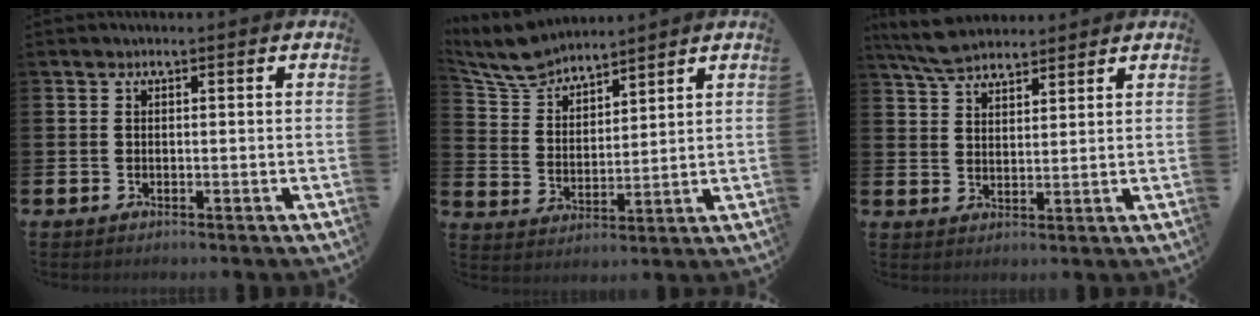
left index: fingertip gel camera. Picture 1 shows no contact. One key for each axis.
{"total": 6.7, "fx": 6.3, "fy": 1.7, "fz": 1.2, "tx": -0.056, "ty": -0.026, "tz": 0.116}
{"total": 5.8, "fx": 5.5, "fy": 1.4, "fz": 1.3, "tx": -0.049, "ty": -0.014, "tz": 0.104}